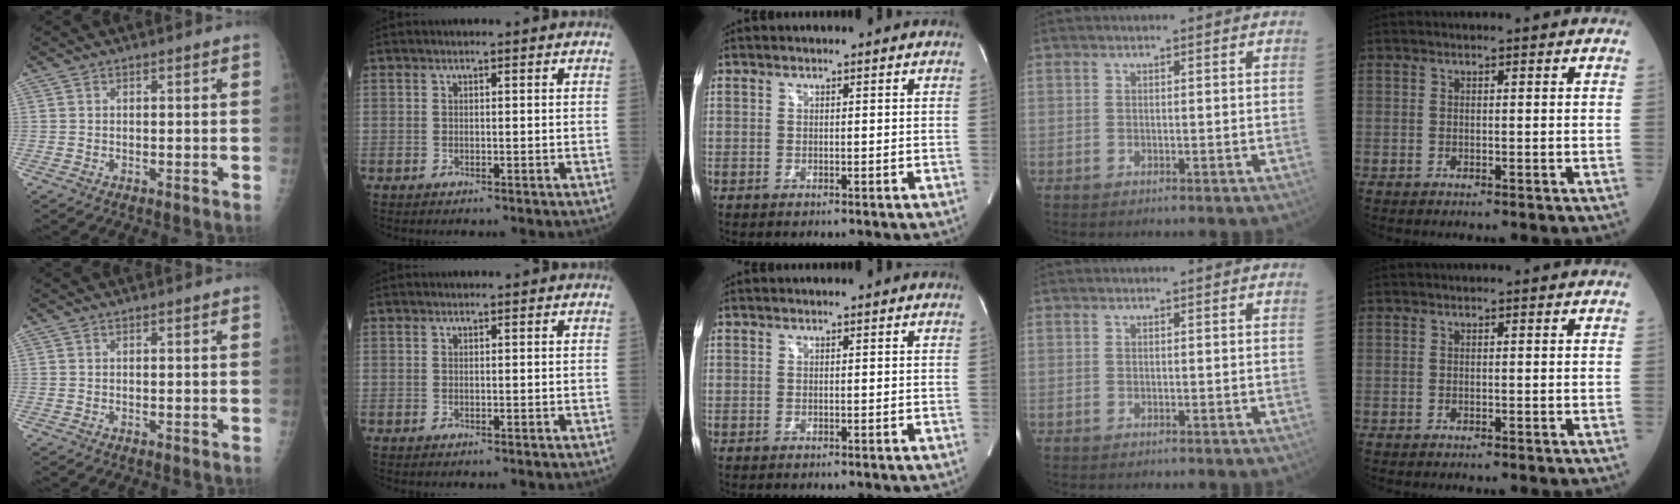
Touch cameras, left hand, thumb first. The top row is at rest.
{}